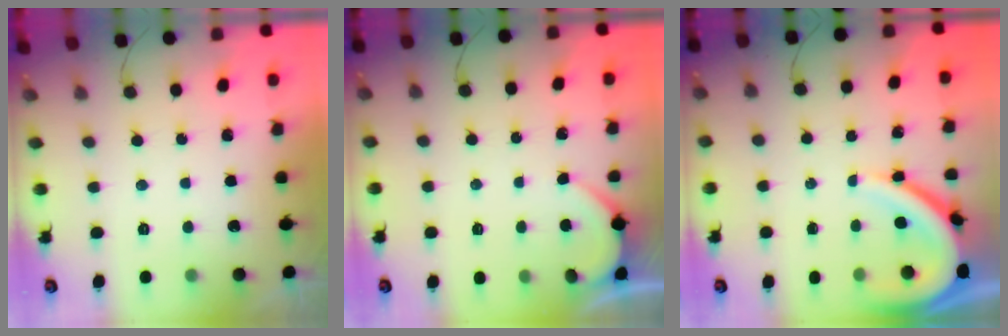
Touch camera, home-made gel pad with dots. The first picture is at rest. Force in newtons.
{"total": 2.1, "press": 2.1, "slide": 0.3}
{"total": 10.9, "press": 10.8, "slide": 1.1}